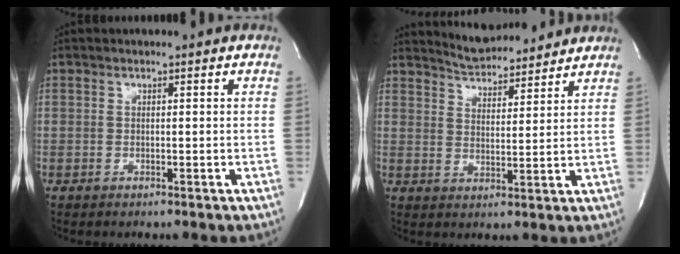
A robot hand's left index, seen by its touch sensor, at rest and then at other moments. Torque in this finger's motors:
{"motor_torque": [0.00, -0.12, 0.10, 0.03]}